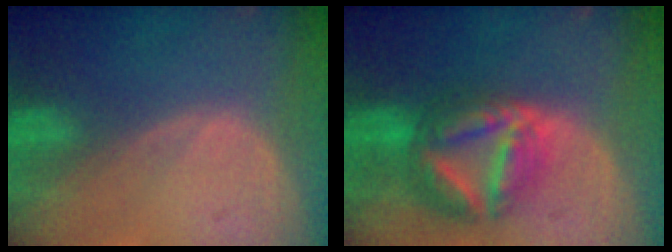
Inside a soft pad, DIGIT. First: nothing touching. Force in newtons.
{"total": 9.0, "press": 8.9, "slide": 0.9}